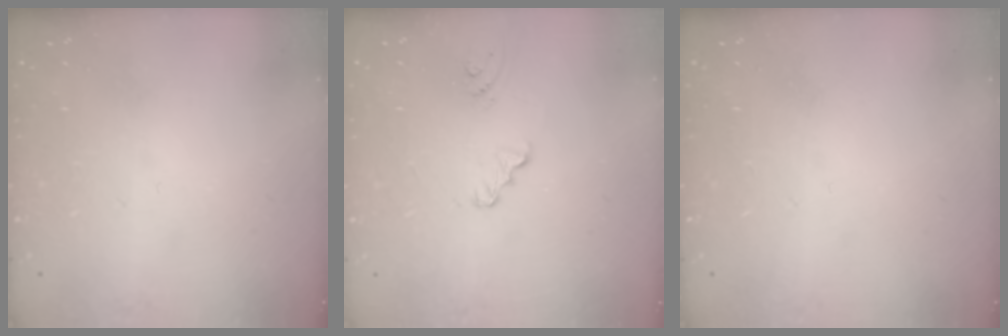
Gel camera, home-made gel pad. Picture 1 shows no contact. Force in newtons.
{"total": 2.3, "press": 2.3, "slide": 0.2}
{"total": 0.0}